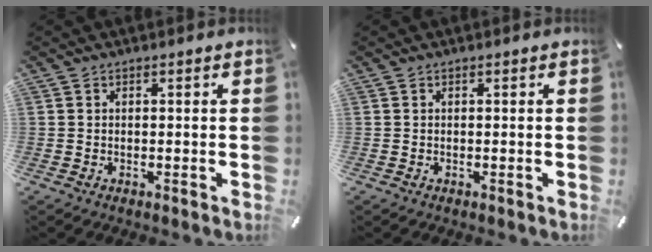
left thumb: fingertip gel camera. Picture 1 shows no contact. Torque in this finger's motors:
{"motor_torque": [-0.14, -0.09, -0.10, 0.09, 0.00]}